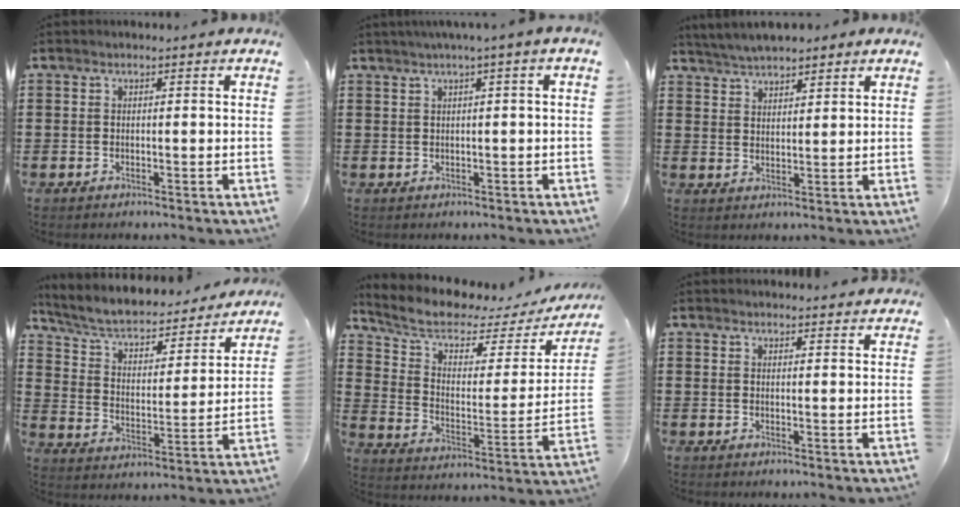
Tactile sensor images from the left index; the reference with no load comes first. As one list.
[{"total": 1.5, "force": [0.3, -0.4, 1.5], "torque": [-0.024, -0.006, 0.006]}, {"total": 4.3, "force": [4.1, 0.8, 0.7], "torque": [-0.028, -0.006, 0.077]}, {"total": 5.5, "force": [4.6, 1.8, 2.4], "torque": [-0.070, -0.034, 0.072]}, {"total": 7.5, "force": [6.2, 2.3, 3.5], "torque": [-0.099, -0.041, 0.107]}, {"total": 2.0, "force": [2.0, 0.0, 0.1], "torque": [-0.007, -0.001, 0.039]}]